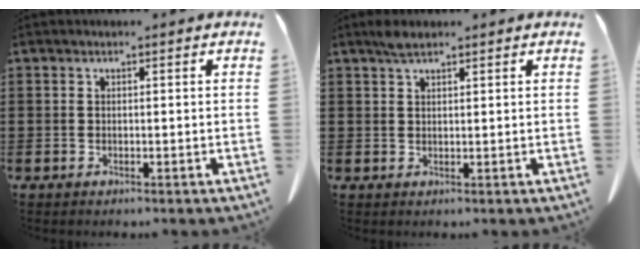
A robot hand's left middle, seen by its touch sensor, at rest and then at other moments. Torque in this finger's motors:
{"motor_torque": [0.17, 0.16, 0.00, 0.04]}